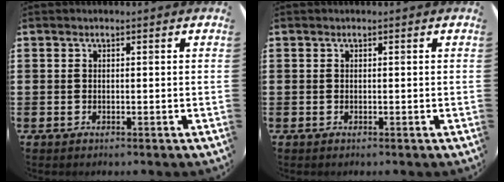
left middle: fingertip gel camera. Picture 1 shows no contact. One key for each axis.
{"total": 0.0}